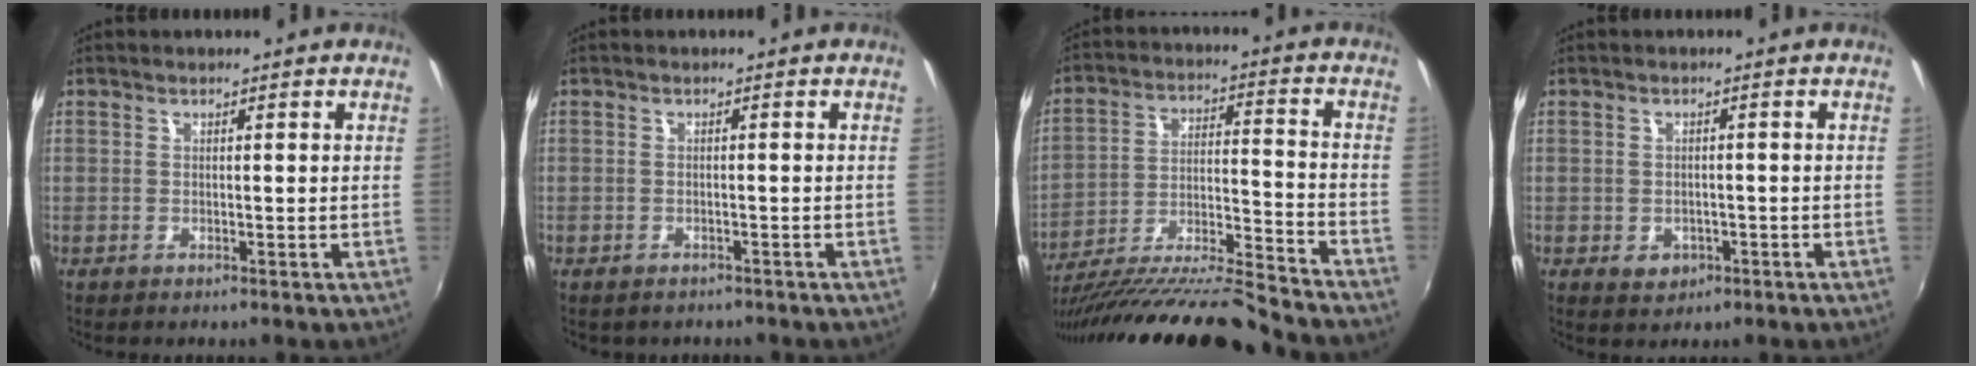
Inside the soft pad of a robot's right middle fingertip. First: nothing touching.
{"total": 2.3, "force": [-1.9, 1.2, 0.6], "torque": [-0.017, -0.010, -0.024]}
{"total": 22.2, "force": [-20.1, -0.2, 9.3], "torque": [-0.159, -0.048, -0.324]}
{"total": 4.9, "force": [-2.2, 3.7, 2.2], "torque": [-0.049, -0.005, -0.024]}